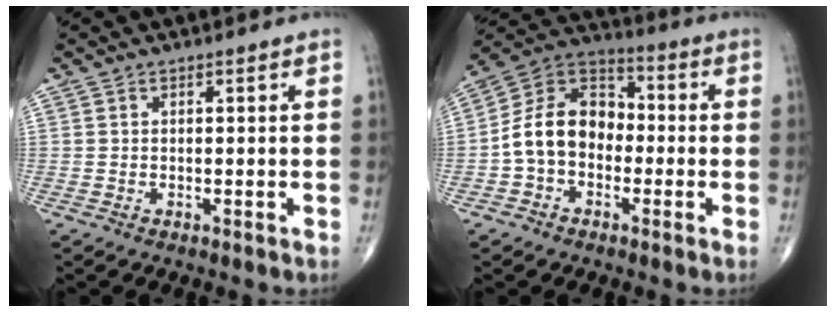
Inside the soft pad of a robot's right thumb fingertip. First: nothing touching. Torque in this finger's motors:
{"motor_torque": [1.87, 2.07, 1.11, -0.69, 0.08]}